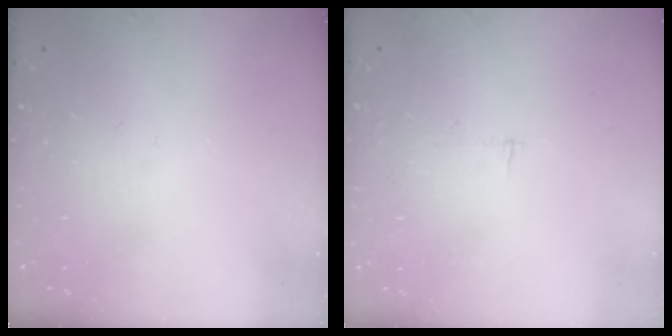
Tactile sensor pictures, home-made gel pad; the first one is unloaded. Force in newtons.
{"total": 2.5, "press": 2.5, "slide": 0.2}